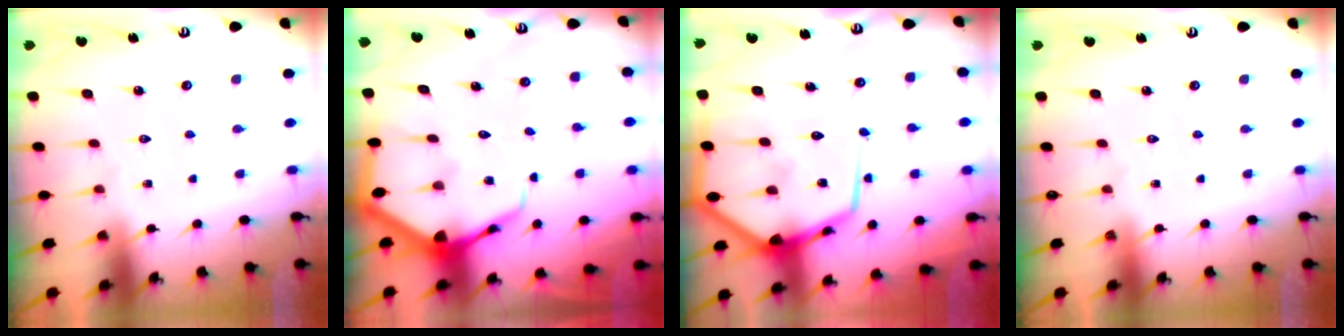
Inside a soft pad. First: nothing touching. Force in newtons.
{"total": 8.6, "press": 8.6, "slide": 1.0}
{"total": 19.0, "press": 18.9, "slide": 1.8}
{"total": 0.0}